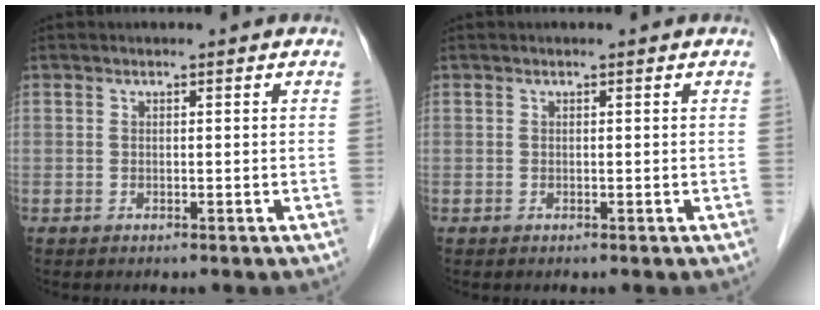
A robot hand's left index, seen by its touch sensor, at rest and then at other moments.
{"total": 0.0}